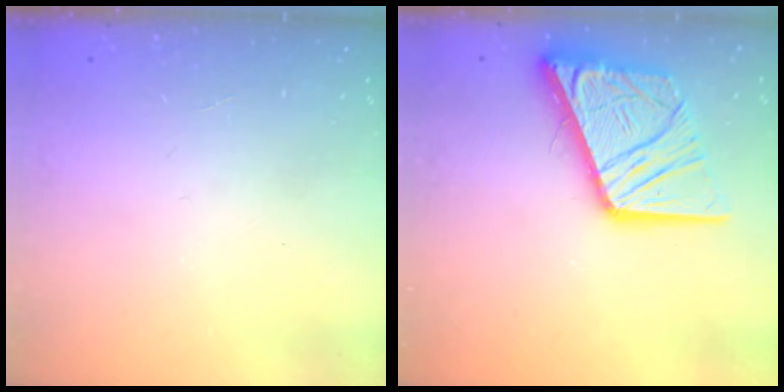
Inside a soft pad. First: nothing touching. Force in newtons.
{"total": 18.4, "press": 18.3, "slide": 2.2}